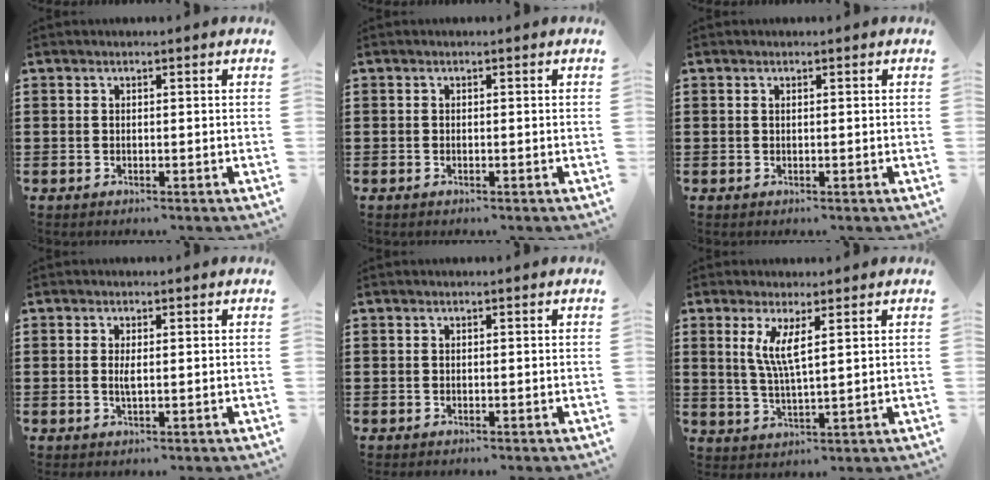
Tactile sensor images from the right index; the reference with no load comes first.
{"total": 0.0}
{"total": 0.0}
{"total": 1.9, "force": [0.2, 0.5, 1.9], "torque": [-0.036, 0.000, 0.002]}
{"total": 0.0}
{"total": 4.8, "force": [1.9, 0.7, 4.3], "torque": [-0.093, -0.001, 0.032]}